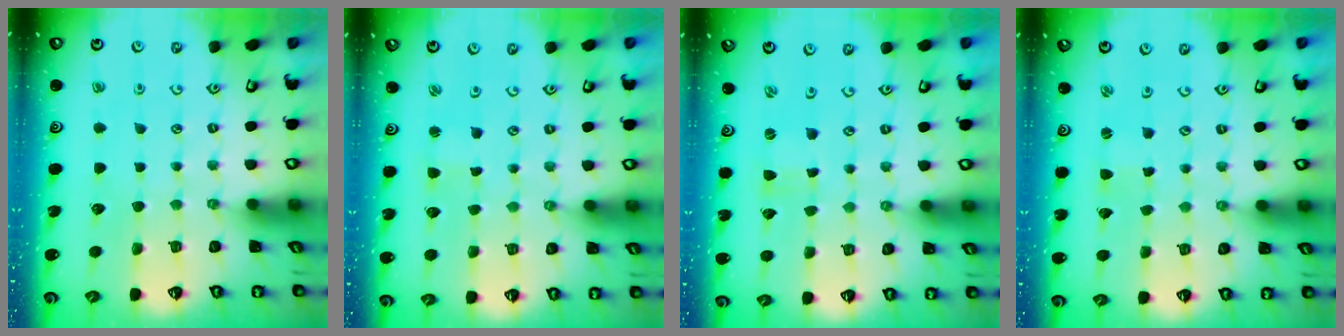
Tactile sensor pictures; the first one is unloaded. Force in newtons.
{"total": 1.4, "press": 1.3, "slide": 0.3}
{"total": 0.0}
{"total": 0.6, "press": 0.6, "slide": 0.1}